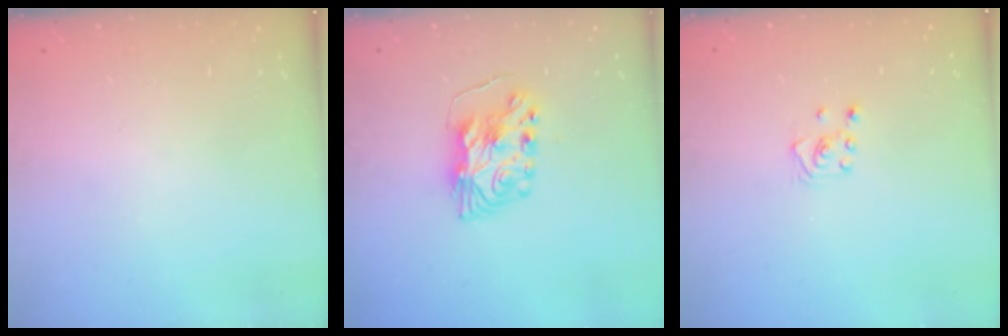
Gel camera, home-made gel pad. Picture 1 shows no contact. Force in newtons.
{"total": 8.2, "press": 8.2, "slide": 0.6}
{"total": 3.0, "press": 2.9, "slide": 0.3}